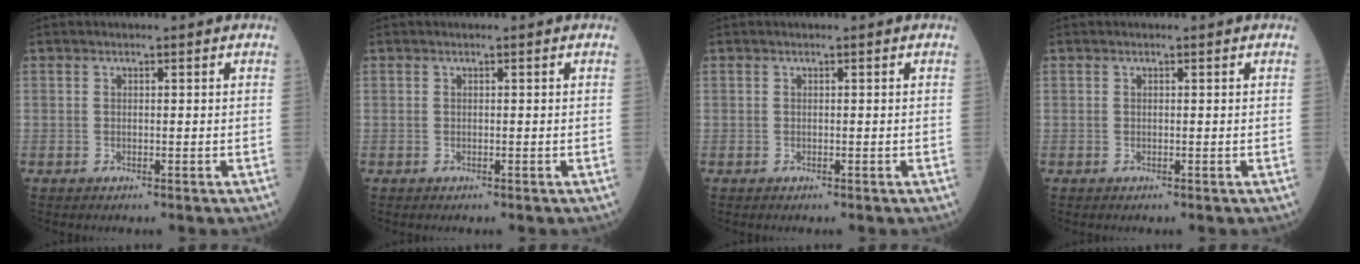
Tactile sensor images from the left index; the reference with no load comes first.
{"total": 0.0}
{"total": 0.0}
{"total": 0.0}